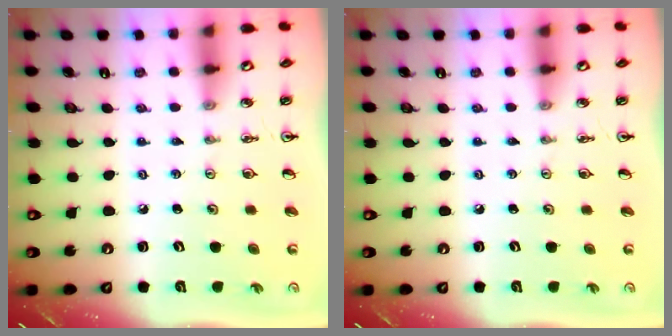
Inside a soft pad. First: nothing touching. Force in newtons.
{"total": 0.0}